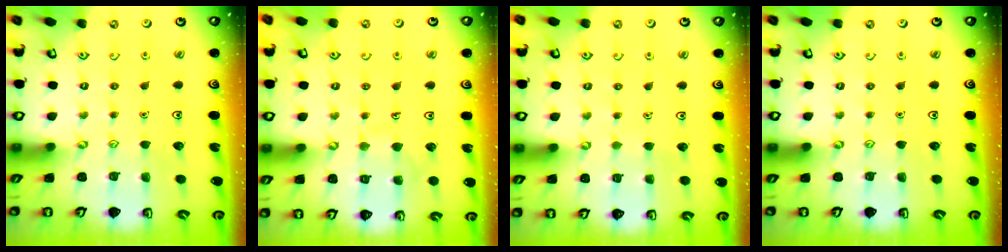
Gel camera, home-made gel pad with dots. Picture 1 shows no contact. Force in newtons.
{"total": 7.0, "press": 7.0, "slide": 0.5}
{"total": 1.5, "press": 1.5, "slide": 0.2}
{"total": 0.0}